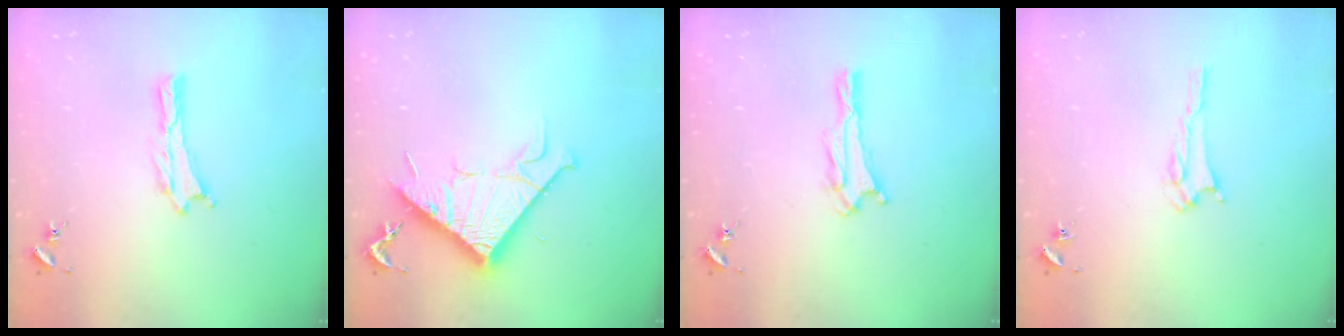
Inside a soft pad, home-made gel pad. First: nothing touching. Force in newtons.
{"total": 10.7, "press": 10.7, "slide": 0.1}
{"total": 0.7, "press": 0.7, "slide": 0.1}
{"total": 1.5, "press": 1.5, "slide": 0.2}